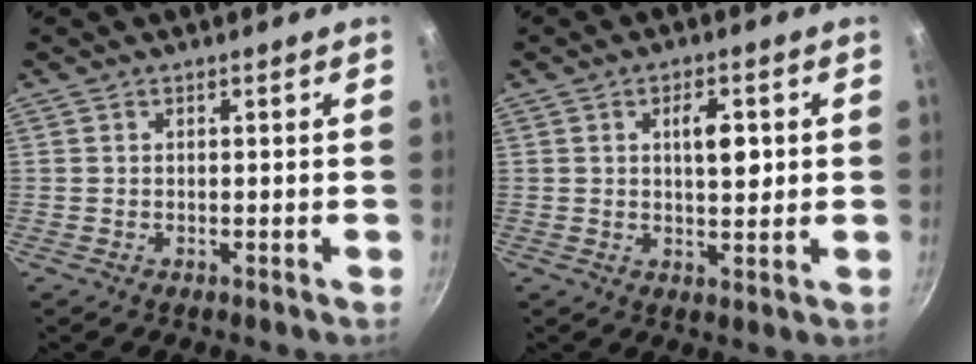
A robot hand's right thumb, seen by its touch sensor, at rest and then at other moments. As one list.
[{"total": 6.0, "force": [1.1, 2.7, 5.2], "torque": [-0.070, -0.005, 0.013]}]